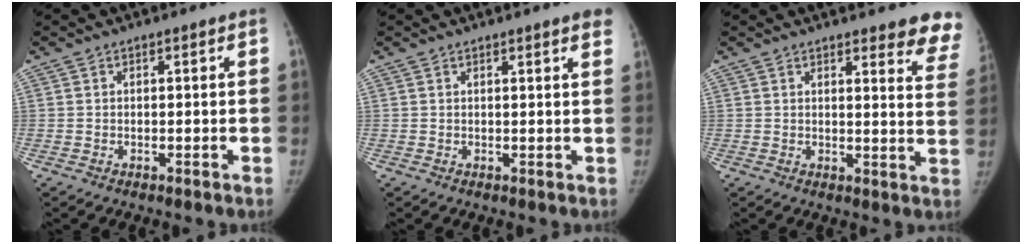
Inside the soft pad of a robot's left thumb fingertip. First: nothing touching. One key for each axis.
{"total": 3.3, "fx": 2.3, "fy": 0.4, "fz": 2.3, "tx": -0.021, "ty": -0.002, "tz": 0.020}
{"total": 10.3, "fx": 9.1, "fy": 2.4, "fz": 4.3, "tx": -0.007, "ty": -0.059, "tz": 0.076}